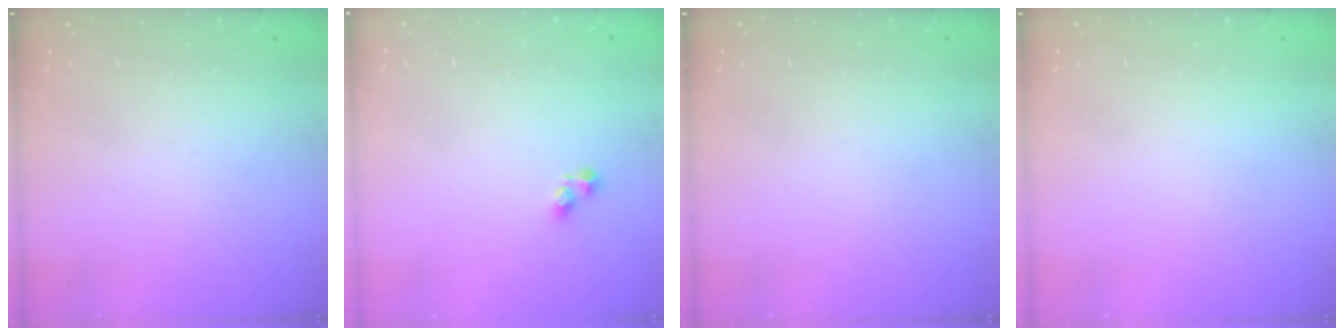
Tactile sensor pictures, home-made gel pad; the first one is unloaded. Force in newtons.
{"total": 2.4, "press": 2.4, "slide": 0.3}
{"total": 0.0}
{"total": 0.0}